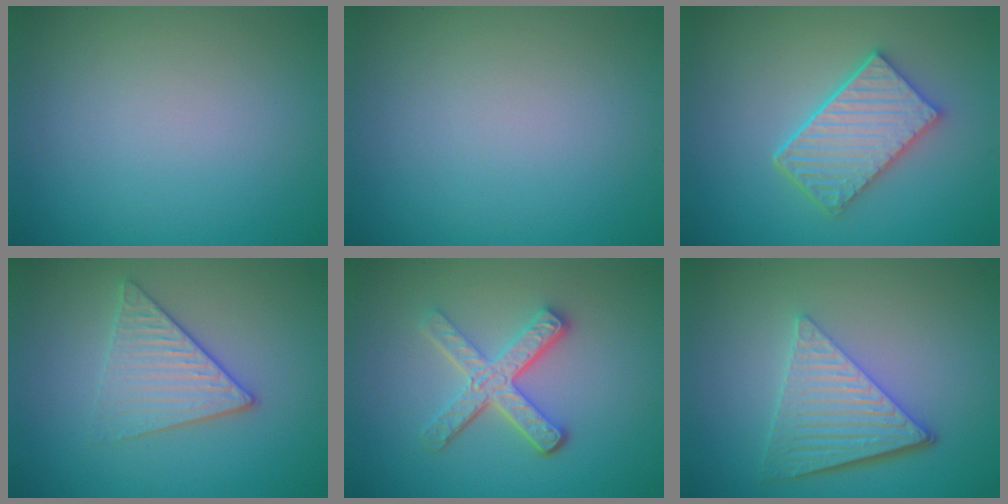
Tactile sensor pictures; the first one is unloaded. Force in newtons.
{"total": 0.0}
{"total": 5.2, "press": 4.3, "slide": 3.0}
{"total": 3.5, "press": 3.1, "slide": 1.5}
{"total": 4.2, "press": 3.4, "slide": 2.6}
{"total": 5.8, "press": 4.4, "slide": 3.8}